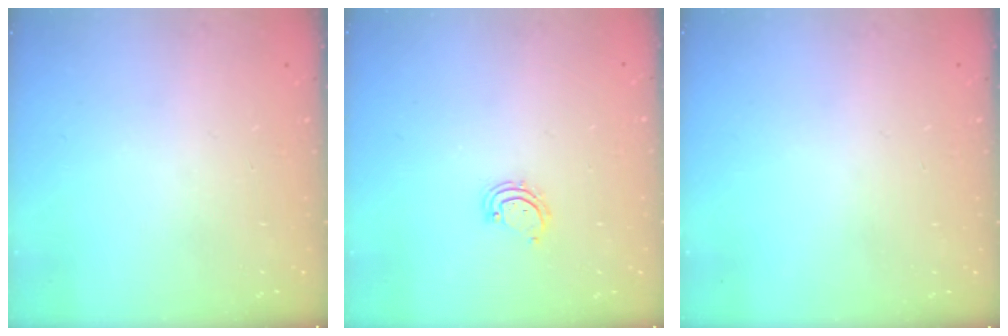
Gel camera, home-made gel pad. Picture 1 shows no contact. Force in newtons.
{"total": 3.7, "press": 3.6, "slide": 0.5}
{"total": 0.0}